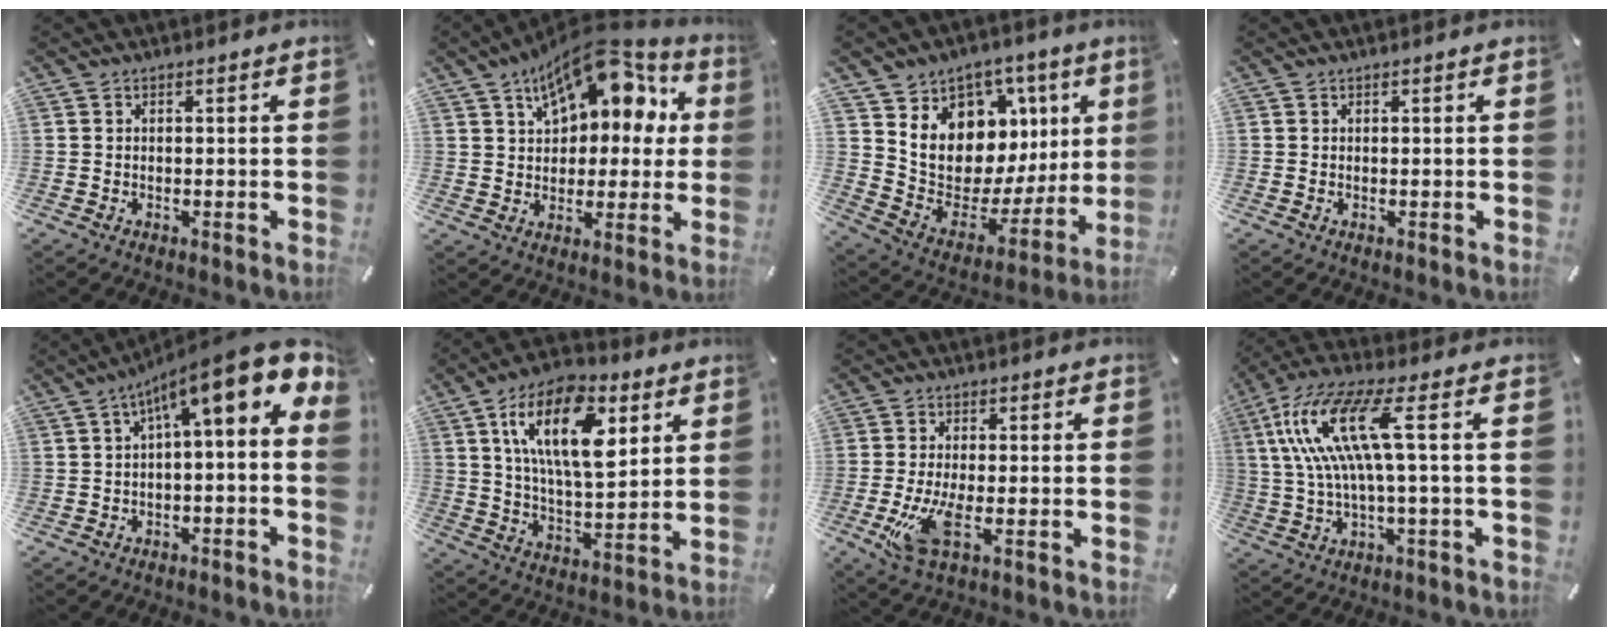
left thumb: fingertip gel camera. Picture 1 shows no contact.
{"total": 15.6, "force": [8.7, 9.1, 9.2], "torque": [-0.147, -0.050, 0.151]}
{"total": 11.3, "force": [4.1, 9.8, 3.8], "torque": [-0.052, -0.069, 0.086]}
{"total": 0.0}
{"total": 13.6, "force": [5.7, 3.4, 11.8], "torque": [-0.180, -0.048, 0.089]}
{"total": 18.6, "force": [8.2, 9.2, 14.0], "torque": [-0.260, -0.013, 0.135]}
{"total": 8.5, "force": [-2.3, 3.1, 7.5], "torque": [-0.163, -0.013, -0.040]}
{"total": 15.0, "force": [3.1, 2.4, 14.5], "torque": [-0.312, -0.012, 0.037]}